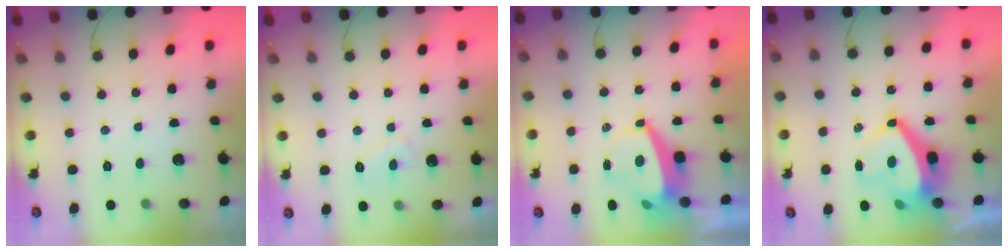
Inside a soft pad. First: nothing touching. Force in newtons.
{"total": 3.5, "press": 3.4, "slide": 0.8}
{"total": 6.3, "press": 6.2, "slide": 0.8}
{"total": 11.4, "press": 11.3, "slide": 1.2}